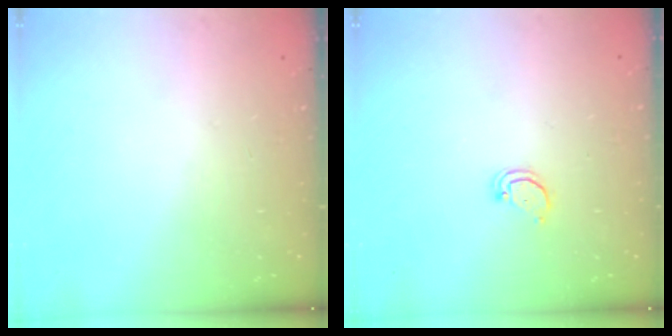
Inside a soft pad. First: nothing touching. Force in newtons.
{"total": 2.1, "press": 2.1, "slide": 0.2}